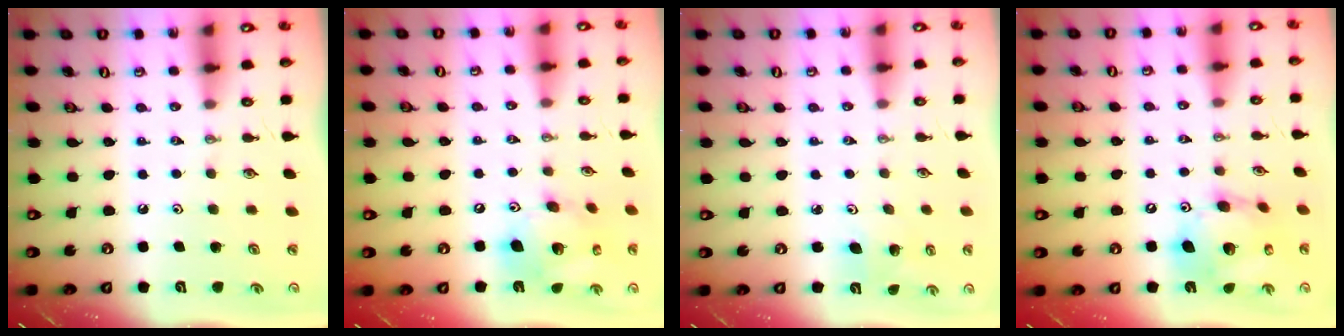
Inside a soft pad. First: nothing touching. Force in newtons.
{"total": 14.7, "press": 14.5, "slide": 2.5}
{"total": 5.2, "press": 4.9, "slide": 1.8}
{"total": 16.0, "press": 15.8, "slide": 2.0}